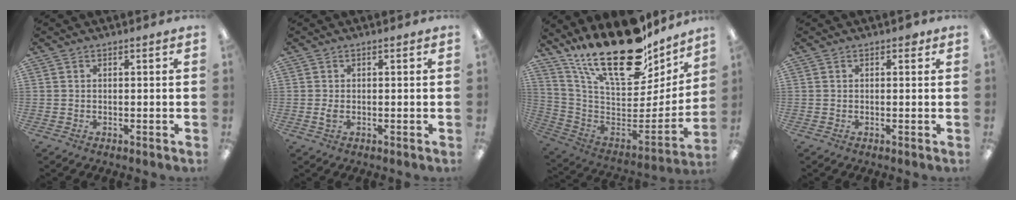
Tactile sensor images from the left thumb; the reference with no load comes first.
{"total": 1.7, "force": [-0.1, 0.8, 1.4], "torque": [-0.034, 0.000, -0.006]}
{"total": 26.3, "force": [18.6, 10.1, 15.6], "torque": [-0.245, -0.128, 0.322]}
{"total": 1.1, "force": [0.6, 0.6, 0.6], "torque": [-0.006, -0.001, 0.009]}